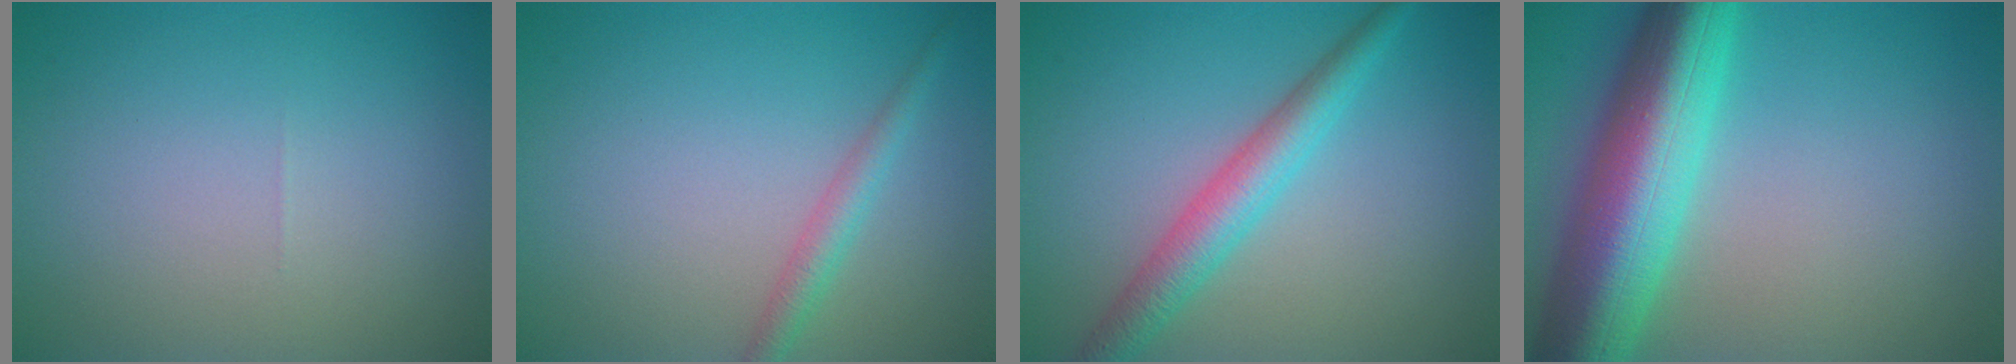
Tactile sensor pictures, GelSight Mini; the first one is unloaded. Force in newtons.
{"total": 1.9, "press": 1.9, "slide": 0.0}
{"total": 4.1, "press": 4.1, "slide": 0.0}
{"total": 11.7, "press": 11.7, "slide": 0.2}